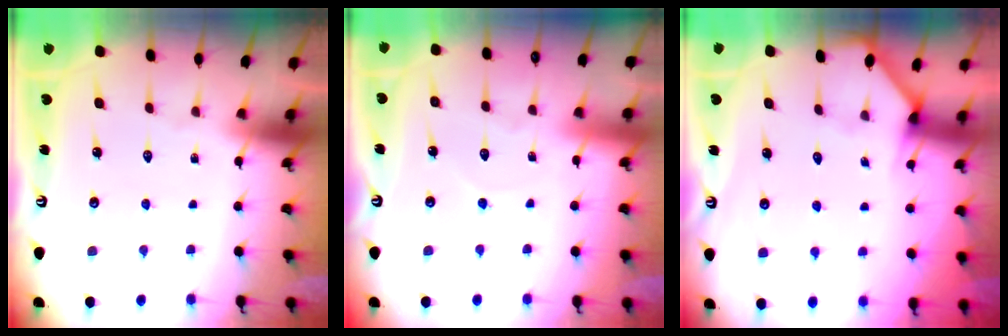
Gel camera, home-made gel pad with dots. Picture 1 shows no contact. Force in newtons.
{"total": 4.7, "press": 4.7, "slide": 0.4}
{"total": 2.2, "press": 2.2, "slide": 0.3}